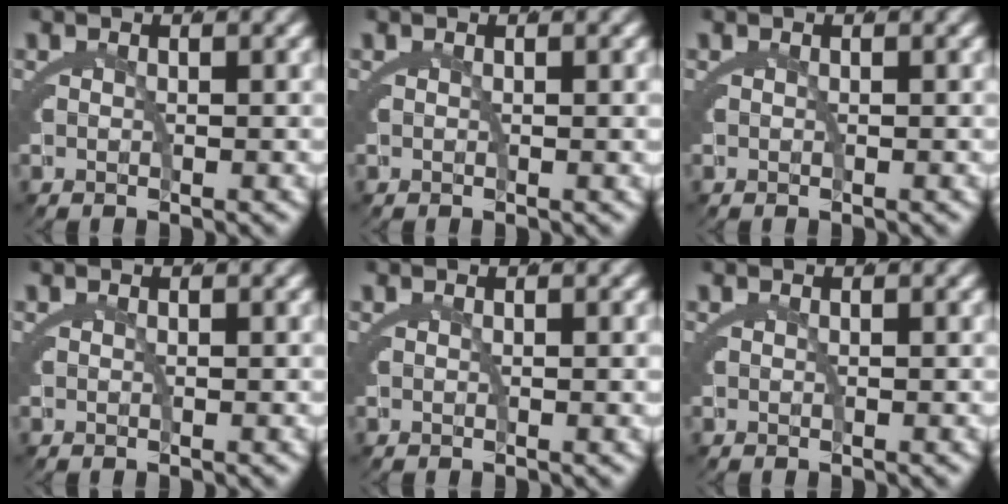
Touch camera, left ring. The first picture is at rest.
{"total": 0.0}
{"total": 0.0}
{"total": 0.0}
{"total": 0.0}
{"total": 0.0}